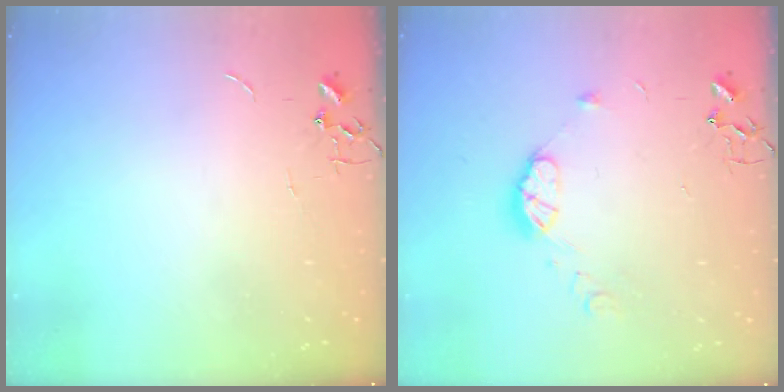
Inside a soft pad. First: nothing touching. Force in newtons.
{"total": 8.5, "press": 8.5, "slide": 0.4}